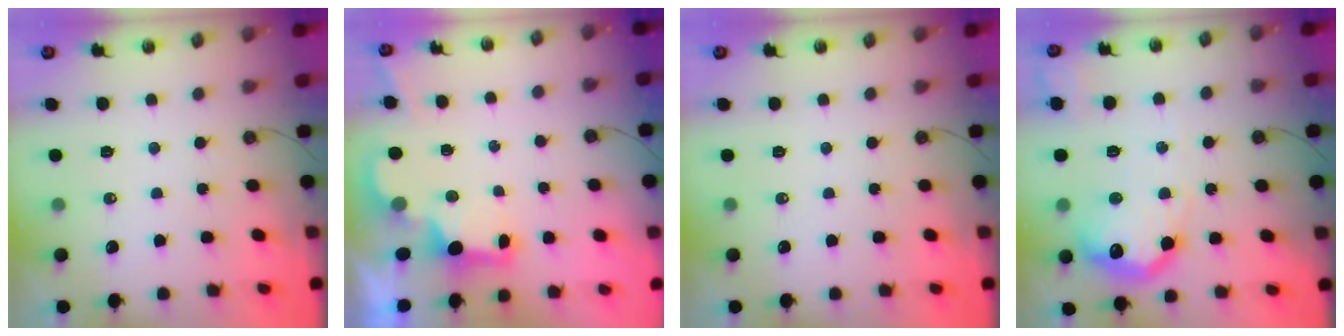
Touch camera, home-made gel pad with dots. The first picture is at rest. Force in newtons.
{"total": 2.2, "press": 2.1, "slide": 0.7}
{"total": 0.0}
{"total": 18.7, "press": 18.7, "slide": 1.7}